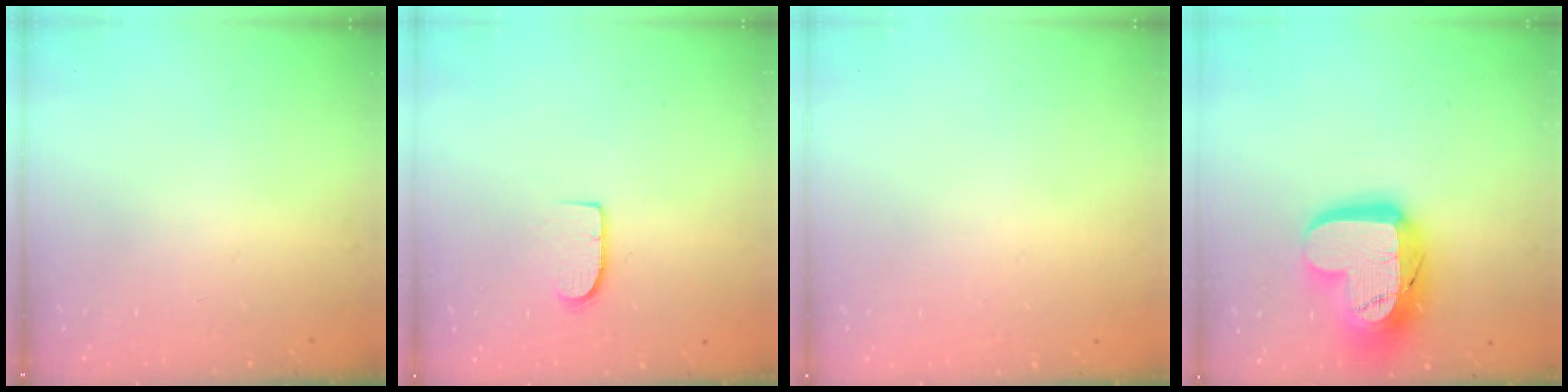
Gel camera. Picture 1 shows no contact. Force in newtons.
{"total": 6.6, "press": 6.6, "slide": 0.5}
{"total": 0.0}
{"total": 19.0, "press": 19.0, "slide": 1.6}